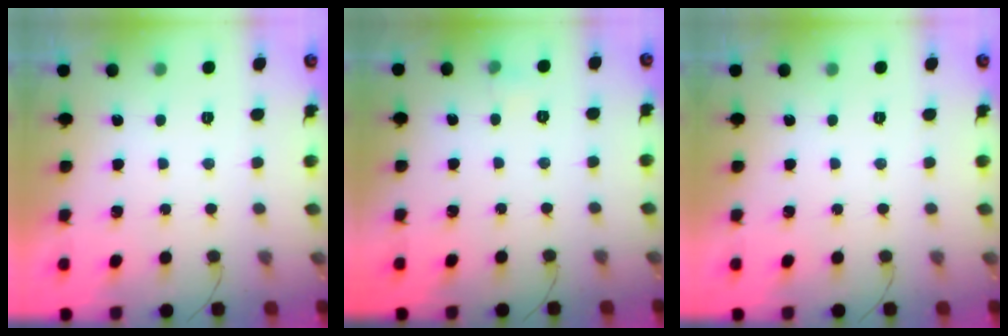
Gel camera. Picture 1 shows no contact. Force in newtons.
{"total": 3.4, "press": 3.1, "slide": 1.3}
{"total": 0.0}